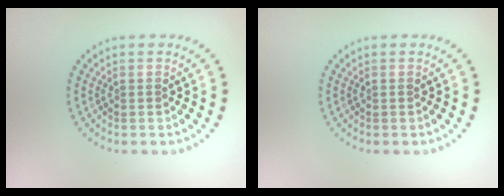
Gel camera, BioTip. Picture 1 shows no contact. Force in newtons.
{"total": 0.0}